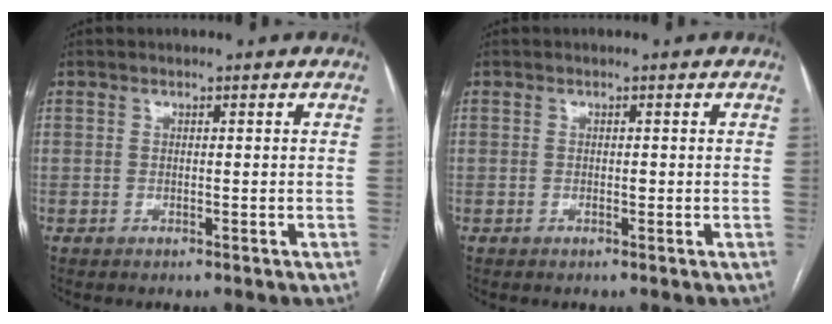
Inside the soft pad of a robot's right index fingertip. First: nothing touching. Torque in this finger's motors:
{"motor_torque": [0.13, 0.12, 0.06, 0.03]}